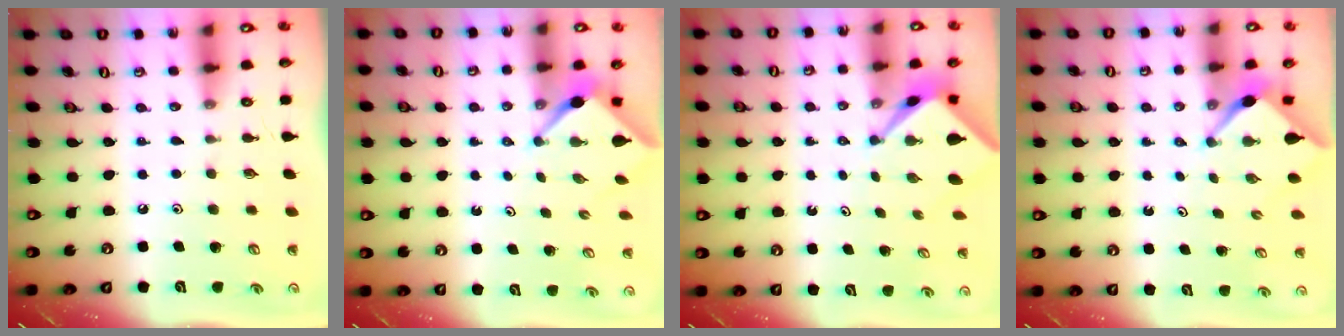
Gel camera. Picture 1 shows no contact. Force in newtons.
{"total": 2.5, "press": 2.5, "slide": 0.3}
{"total": 2.6, "press": 2.6, "slide": 0.2}
{"total": 2.5, "press": 2.5, "slide": 0.2}